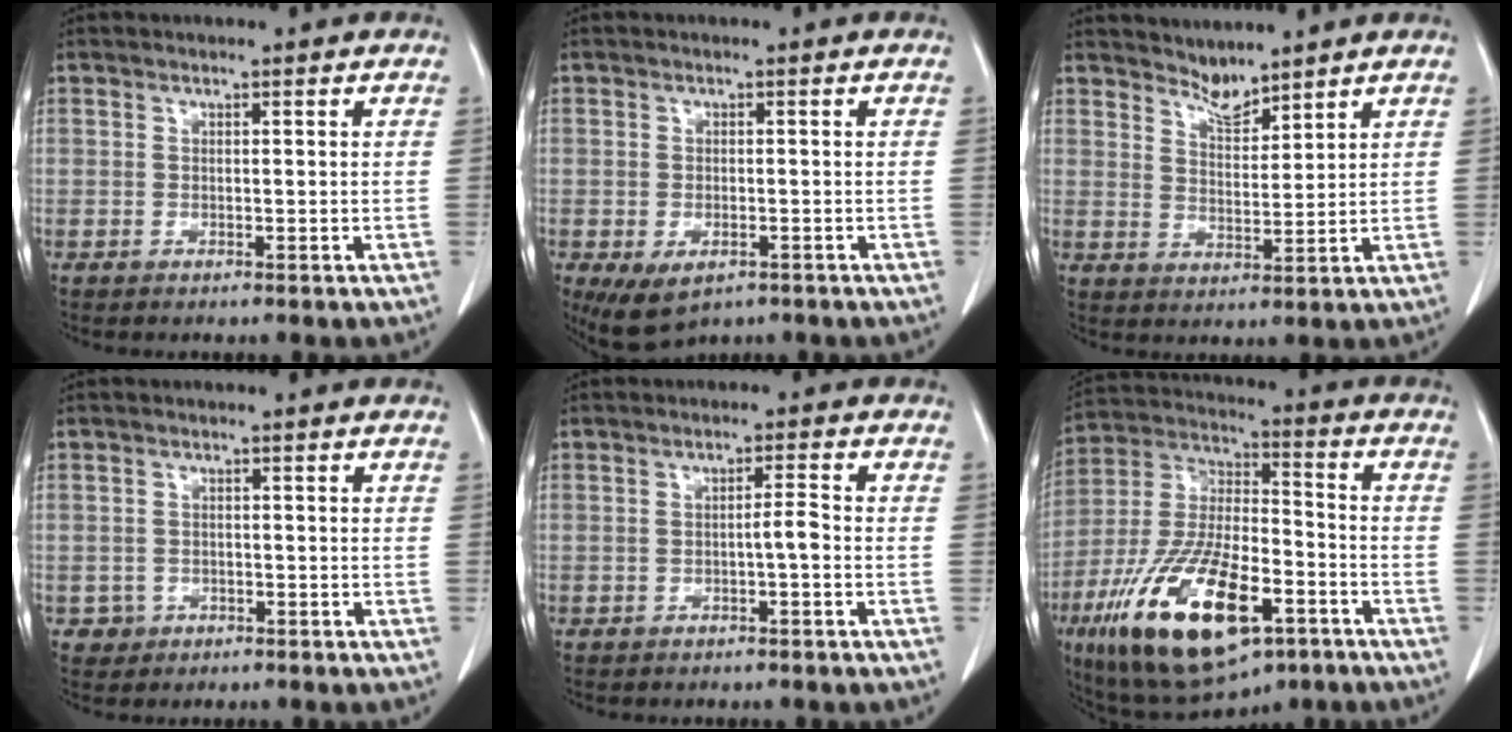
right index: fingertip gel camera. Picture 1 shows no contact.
{"total": 6.0, "force": [-3.2, 3.2, 4.0], "torque": [-0.071, -0.011, -0.042]}
{"total": 3.7, "force": [3.6, 0.6, 0.5], "torque": [-0.011, -0.001, 0.071]}
{"total": 2.1, "force": [-0.9, 1.9, 0.0], "torque": [0.004, 0.010, -0.013]}
{"total": 2.1, "force": [-0.6, 0.1, 2.0], "torque": [-0.027, 0.004, -0.011]}
{"total": 22.8, "force": [-10.6, 8.5, 18.3], "torque": [-0.381, -0.022, -0.176]}